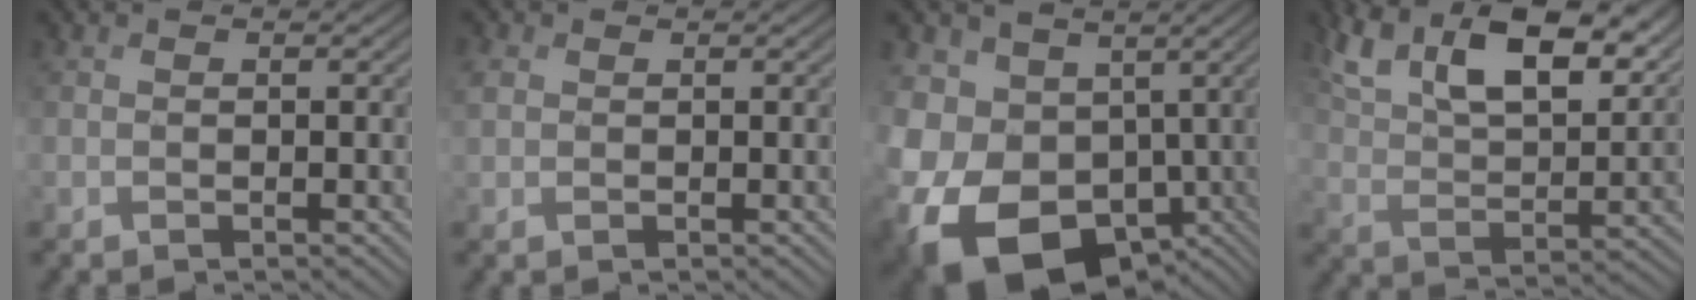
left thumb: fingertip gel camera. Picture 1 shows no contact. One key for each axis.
{"total": 1.5, "fx": 0.5, "fy": 1.1, "fz": 0.8, "tx": -0.023, "ty": 0.005, "tz": 0.010}
{"total": 18.2, "fx": -4.6, "fy": 14.1, "fz": 10.5, "tx": -0.272, "ty": -0.032, "tz": -0.066}
{"total": 15.2, "fx": 9.7, "fy": 6.1, "fz": 10.0, "tx": -0.210, "ty": 0.007, "tz": 0.171}